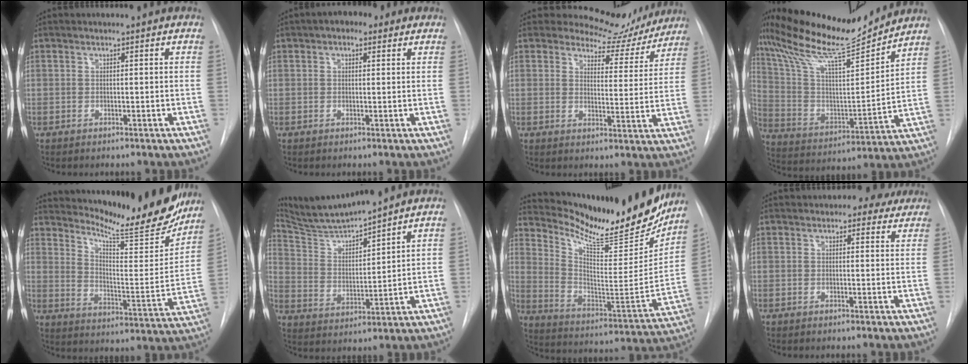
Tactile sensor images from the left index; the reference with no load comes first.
{"total": 3.4, "force": [1.8, 1.9, 2.2], "torque": [-0.031, 0.014, 0.021]}
{"total": 9.2, "force": [8.6, 3.2, 0.8], "torque": [0.003, -0.024, 0.095]}
{"total": 19.4, "force": [17.0, 1.5, 9.2], "torque": [-0.175, -0.002, 0.291]}
{"total": 21.5, "force": [19.5, 2.2, 8.7], "torque": [-0.131, -0.082, 0.263]}
{"total": 11.7, "force": [10.9, -0.7, 4.2], "torque": [-0.084, 0.001, 0.208]}
{"total": 25.4, "force": [22.3, 4.6, 11.3], "torque": [-0.180, -0.074, 0.320]}
{"total": 4.1, "force": [3.4, 2.1, 0.7], "torque": [0.010, -0.004, 0.030]}